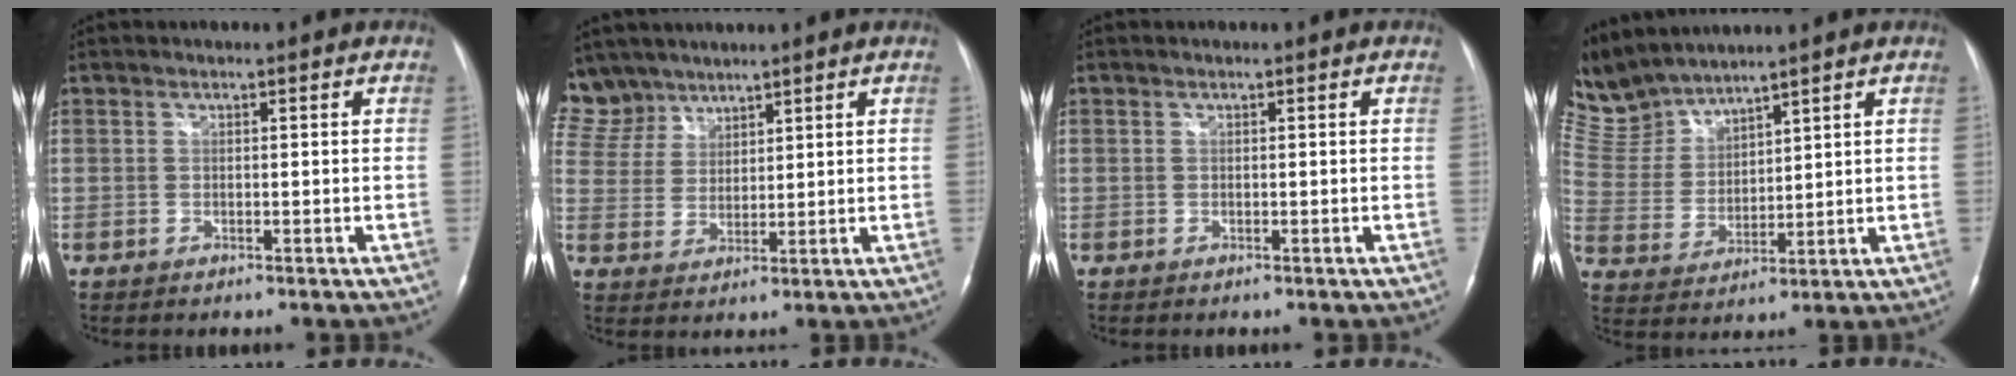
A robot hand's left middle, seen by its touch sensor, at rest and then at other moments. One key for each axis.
{"total": 9.1, "fx": 7.7, "fy": 4.9, "fz": 0.6, "tx": -0.023, "ty": 0.012, "tz": 0.163}
{"total": 0.0}
{"total": 9.0, "fx": 8.9, "fy": 0.9, "fz": 0.8, "tx": -0.044, "ty": 0.012, "tz": 0.204}